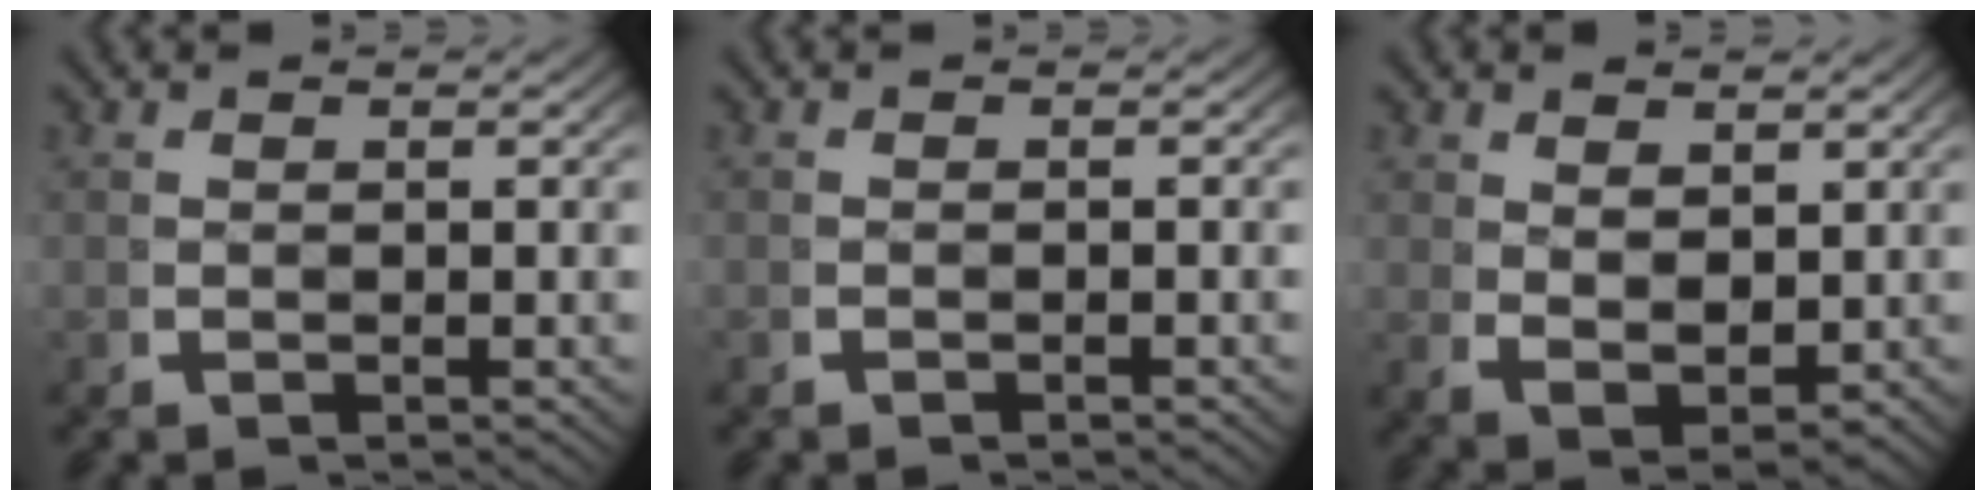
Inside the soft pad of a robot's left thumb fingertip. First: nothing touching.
{"total": 0.8, "force": [-0.7, 0.2, 0.1], "torque": [0.003, 0.004, -0.020]}
{"total": 3.7, "force": [0.5, 2.6, 2.5], "torque": [-0.049, -0.021, 0.019]}